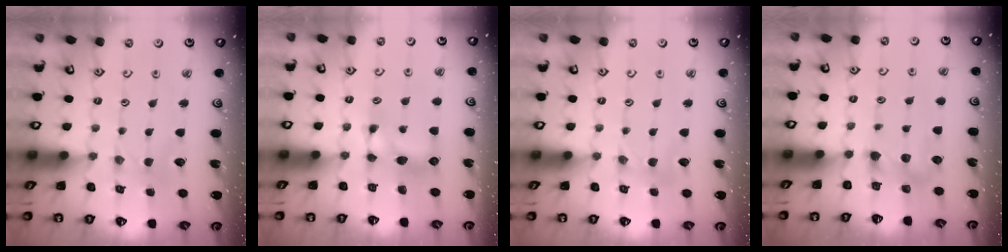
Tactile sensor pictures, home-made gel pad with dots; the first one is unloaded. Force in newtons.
{"total": 8.9, "press": 8.9, "slide": 0.2}
{"total": 1.8, "press": 1.7, "slide": 0.3}
{"total": 5.7, "press": 5.7, "slide": 0.4}